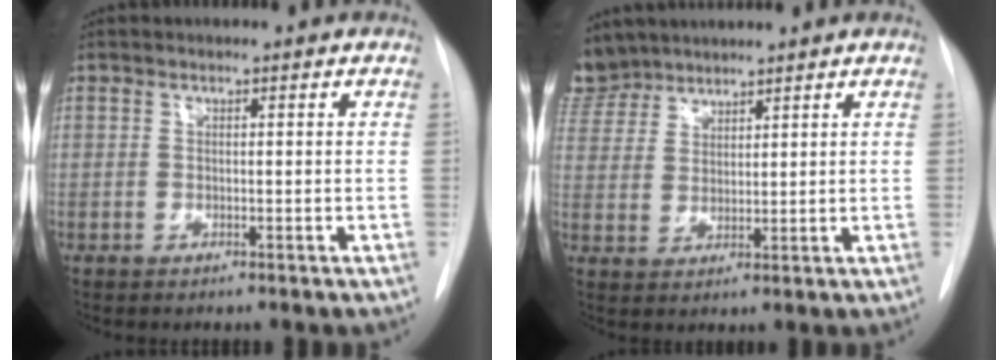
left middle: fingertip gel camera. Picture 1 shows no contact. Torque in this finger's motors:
{"motor_torque": [1.13, -1.01, 1.05, 0.01]}